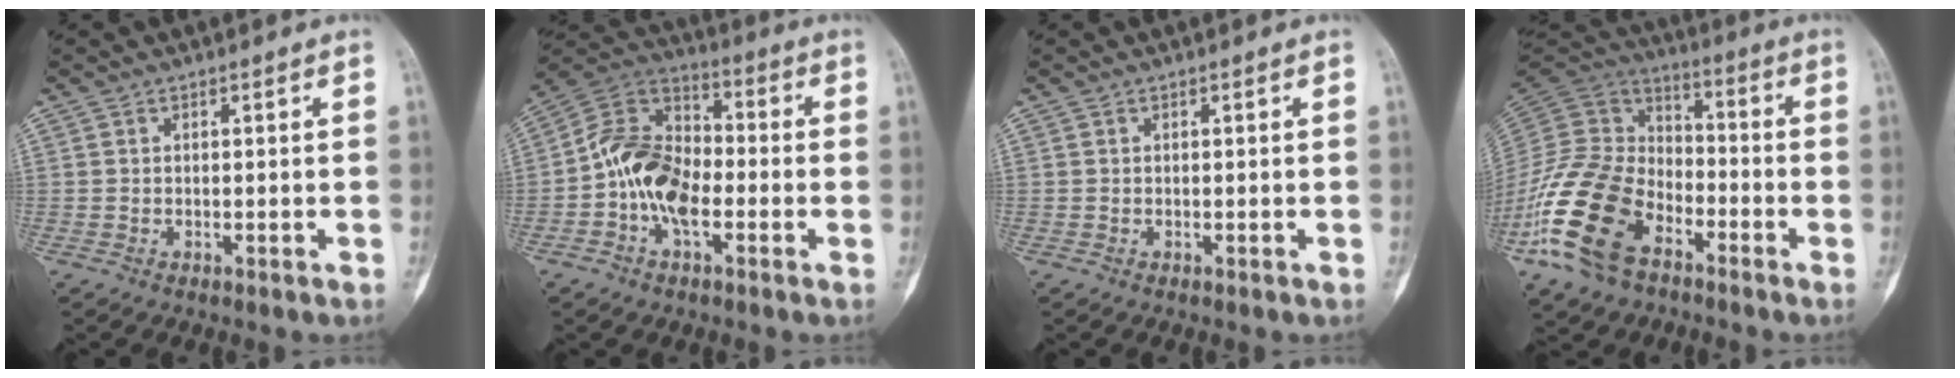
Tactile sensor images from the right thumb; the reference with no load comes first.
{"total": 13.6, "force": [-3.1, 8.4, 10.2], "torque": [-0.176, 0.037, -0.069]}
{"total": 0.0}
{"total": 19.7, "force": [-9.9, 11.9, 12.1], "torque": [-0.237, 0.057, -0.197]}